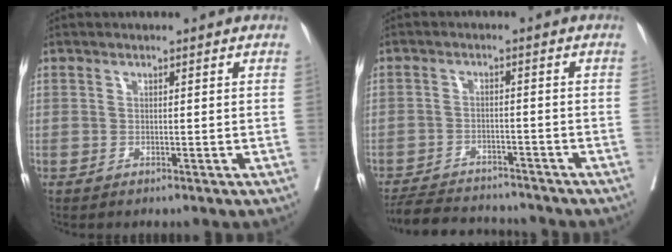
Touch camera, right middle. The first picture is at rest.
{"total": 9.9, "force": [-9.4, 1.8, 2.5], "torque": [-0.043, 0.001, -0.140]}